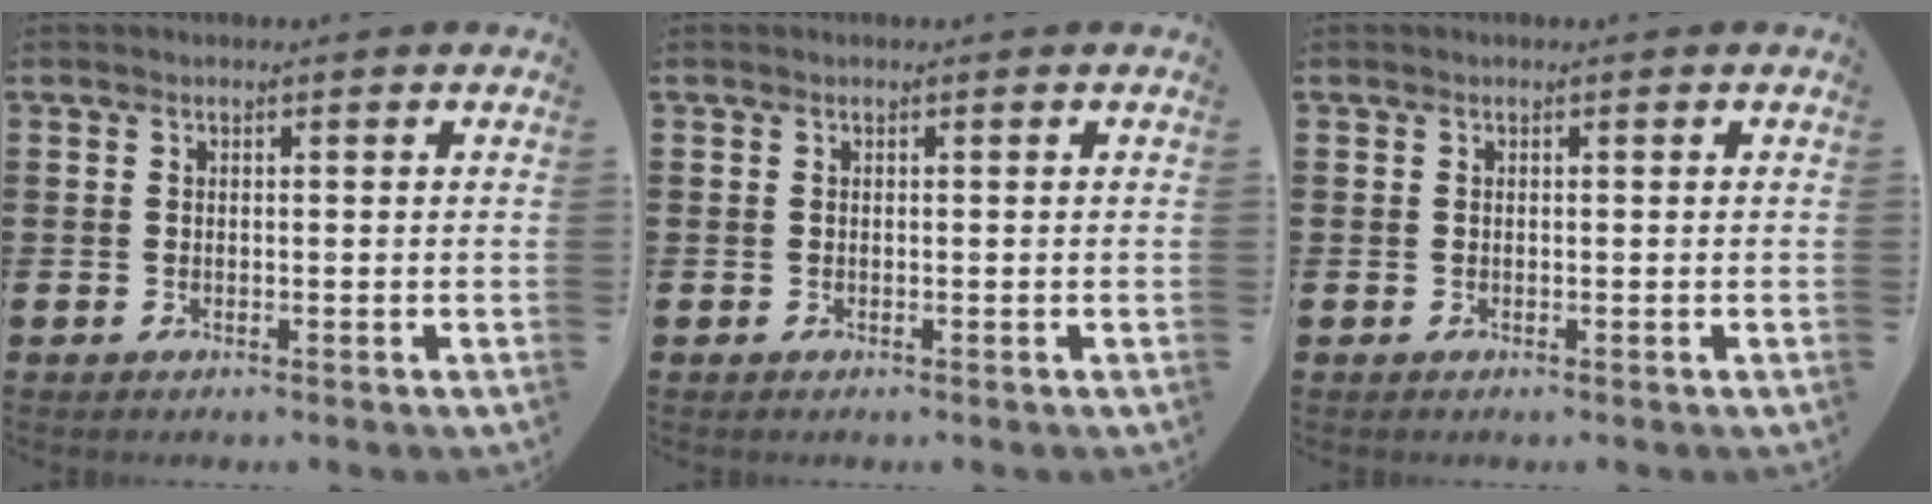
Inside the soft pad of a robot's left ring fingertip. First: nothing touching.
{"total": 0.0}
{"total": 0.0}